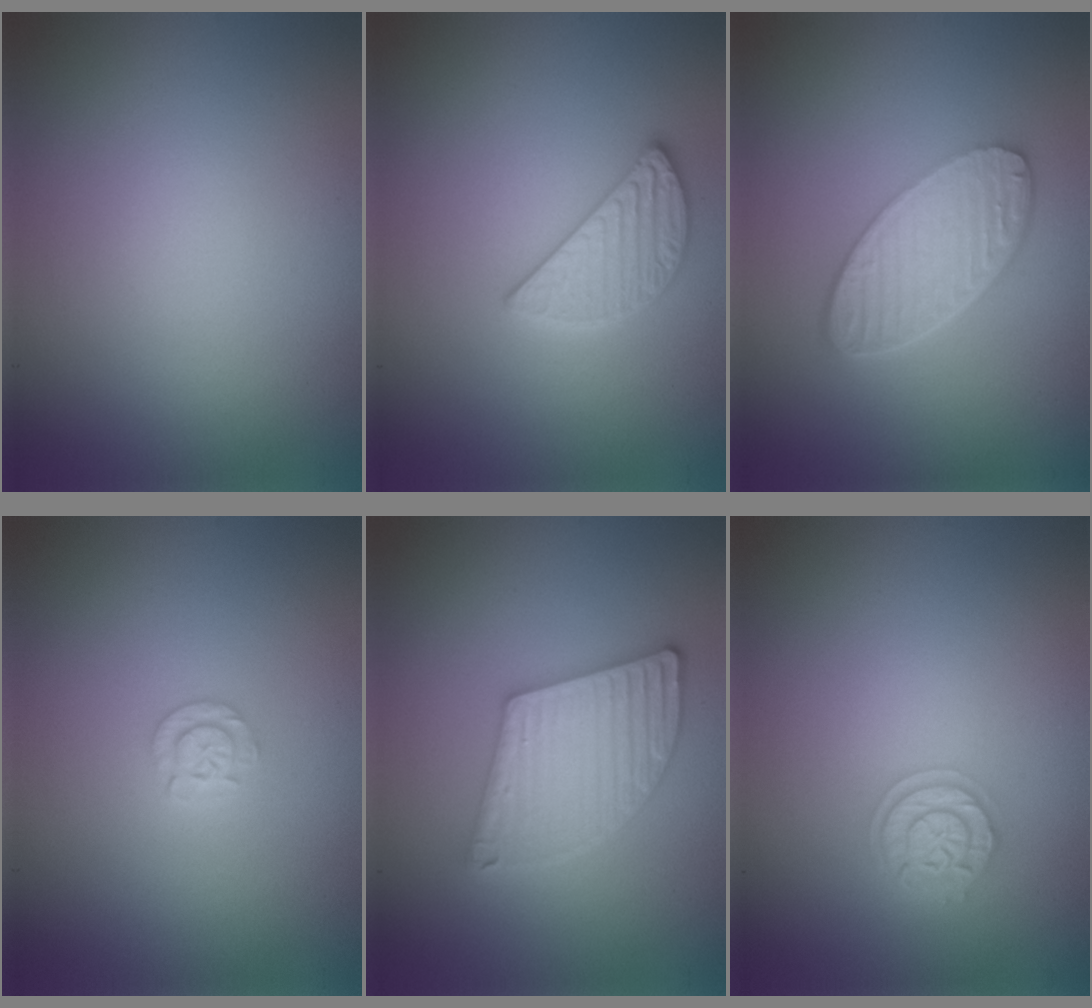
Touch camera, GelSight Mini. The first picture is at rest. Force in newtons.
{"total": 2.7, "press": 2.7, "slide": 0.4}
{"total": 6.0, "press": 4.3, "slide": 4.2}
{"total": 1.5, "press": 1.5, "slide": 0.1}
{"total": 5.4, "press": 5.4, "slide": 0.6}
{"total": 2.6, "press": 2.4, "slide": 1.0}